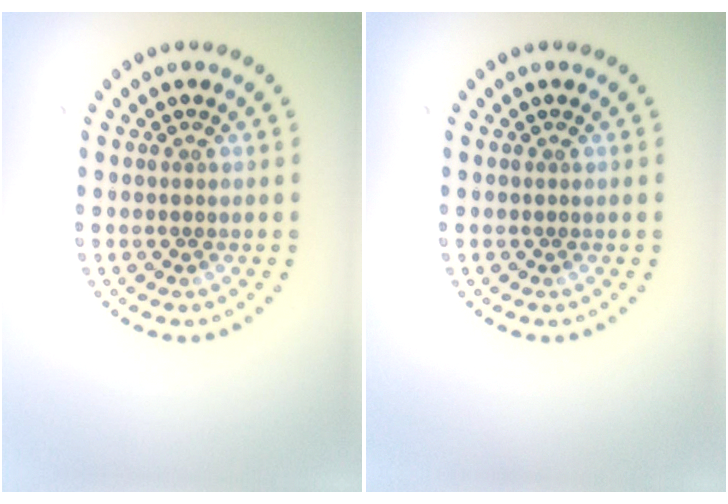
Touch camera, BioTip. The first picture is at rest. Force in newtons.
{"total": 0.0}